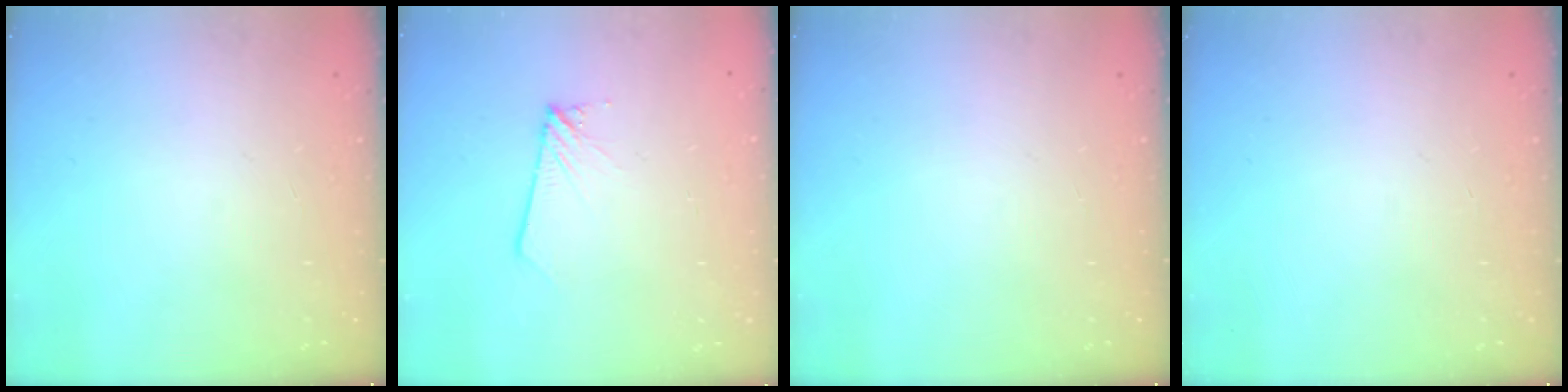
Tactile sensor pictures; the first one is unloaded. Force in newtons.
{"total": 1.7, "press": 1.7, "slide": 0.1}
{"total": 0.0}
{"total": 0.0}